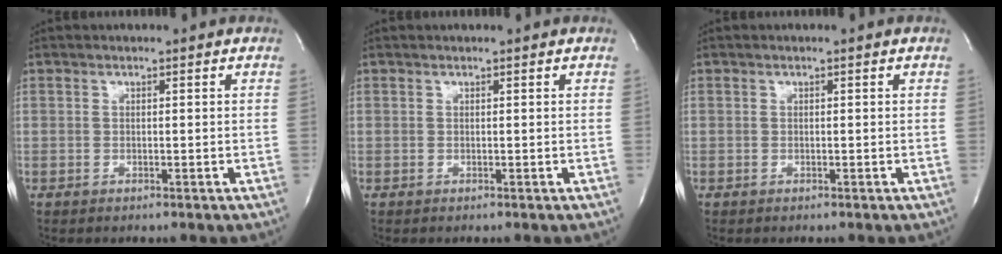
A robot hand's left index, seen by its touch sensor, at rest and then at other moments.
{"total": 1.0, "force": [0.9, 0.2, 0.3], "torque": [-0.007, 0.018, 0.013]}
{"total": 0.0}